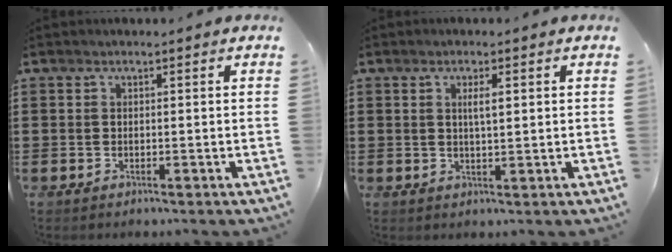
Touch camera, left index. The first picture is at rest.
{"total": 2.6, "force": [0.7, 0.5, 2.4], "torque": [-0.048, 0.002, 0.009]}